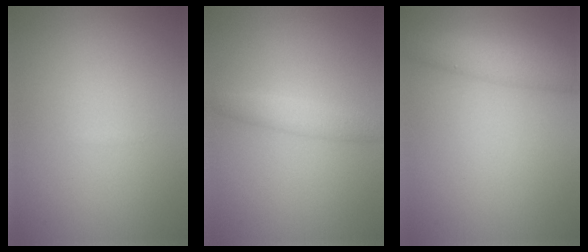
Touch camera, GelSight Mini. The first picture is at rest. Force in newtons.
{"total": 1.9, "press": 1.9, "slide": 0.1}
{"total": 3.7, "press": 3.7, "slide": 0.2}